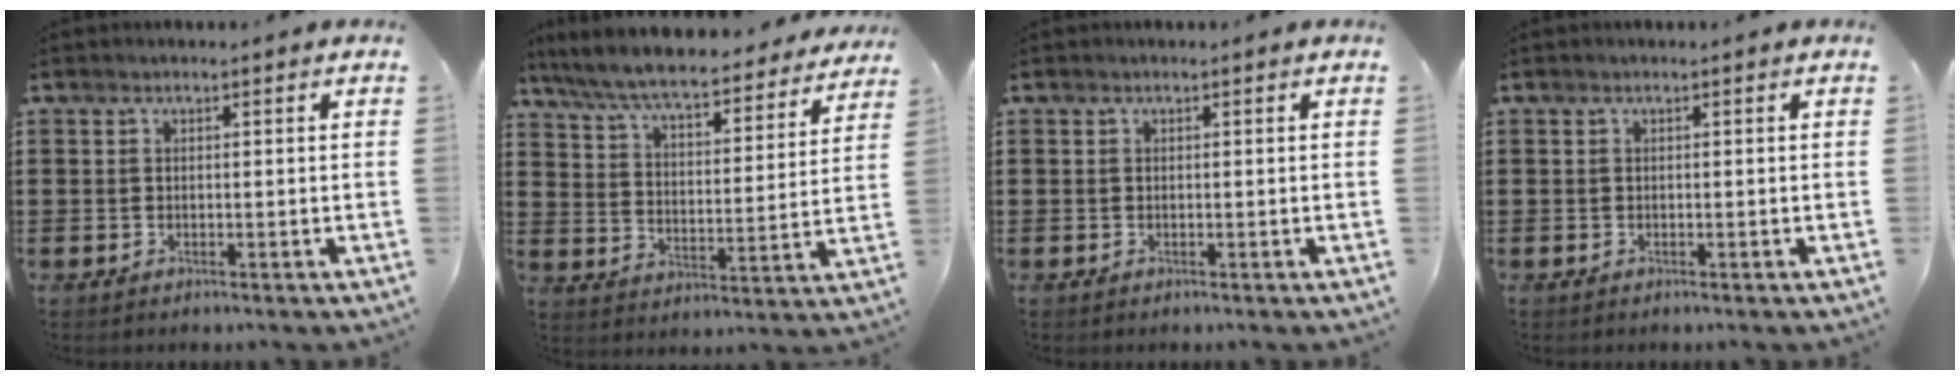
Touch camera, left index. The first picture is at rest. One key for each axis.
{"total": 7.5, "fx": 7.0, "fy": 0.3, "fz": 2.8, "tx": -0.084, "ty": -0.047, "tz": 0.116}
{"total": 0.0}
{"total": 0.0}